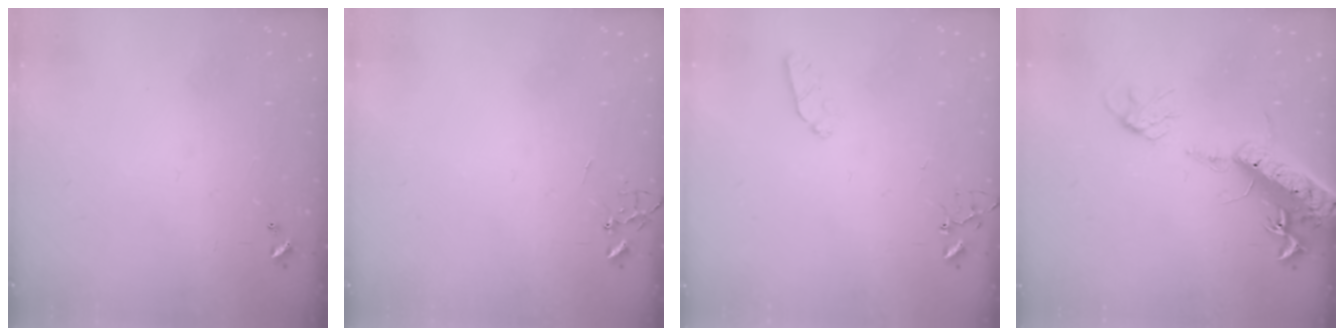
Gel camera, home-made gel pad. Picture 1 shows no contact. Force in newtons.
{"total": 0.0}
{"total": 5.0, "press": 4.9, "slide": 0.7}
{"total": 18.0, "press": 17.6, "slide": 4.1}